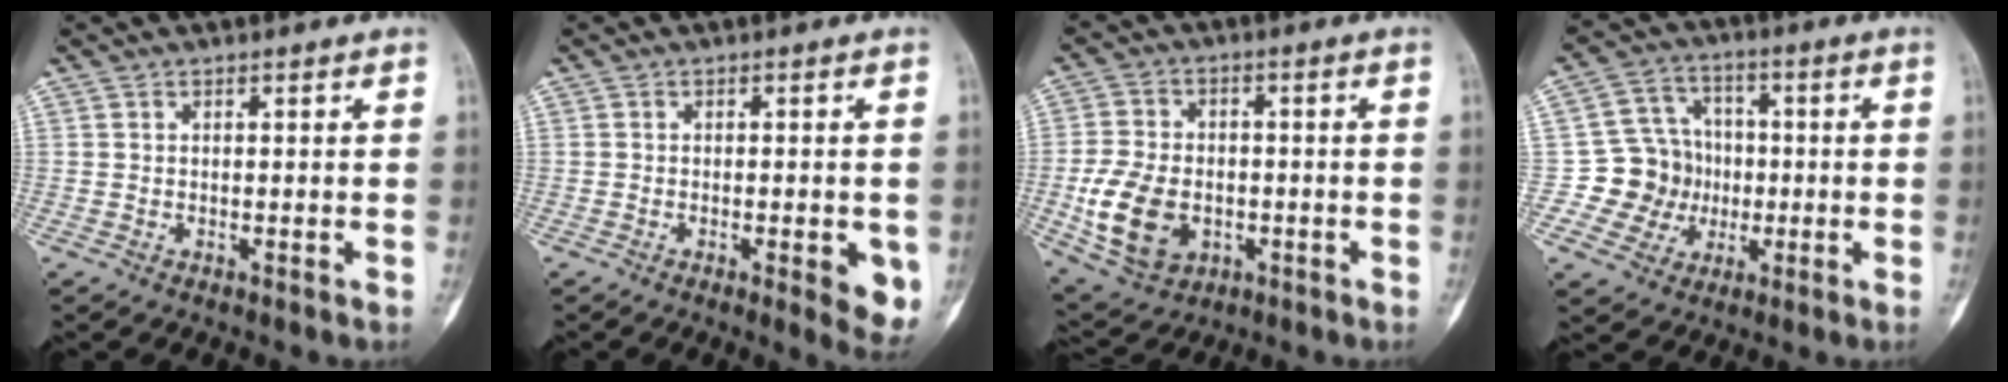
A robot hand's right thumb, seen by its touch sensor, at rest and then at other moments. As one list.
[{"total": 6.5, "force": [-1.7, 2.1, 5.9], "torque": [-0.063, -0.010, -0.016]}, {"total": 13.5, "force": [-2.9, 9.7, 9.0], "torque": [-0.160, 0.007, -0.040]}, {"total": 10.9, "force": [-1.5, 10.3, 3.2], "torque": [0.001, 0.023, -0.026]}]